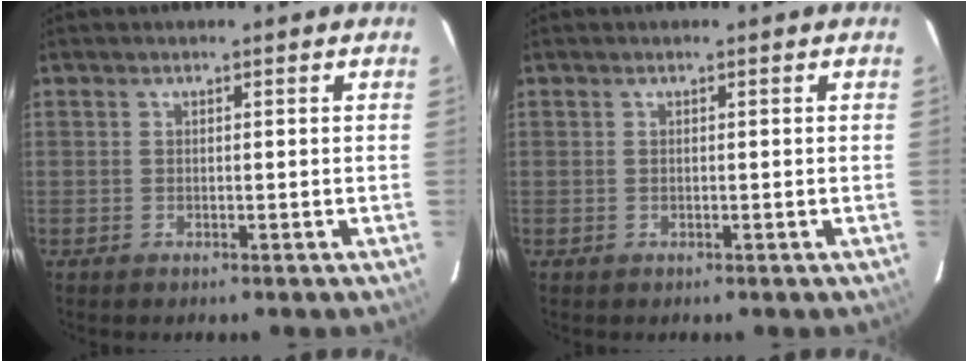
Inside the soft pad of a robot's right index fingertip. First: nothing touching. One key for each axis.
{"total": 0.0}